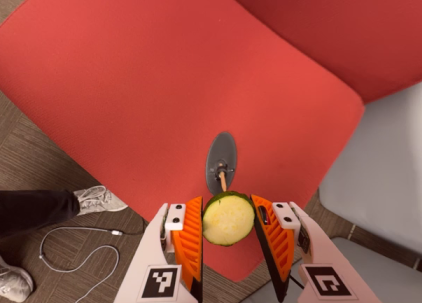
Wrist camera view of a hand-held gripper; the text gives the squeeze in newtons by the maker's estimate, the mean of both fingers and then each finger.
{"total": 8.1, "left": 8.5, "right": 7.8}